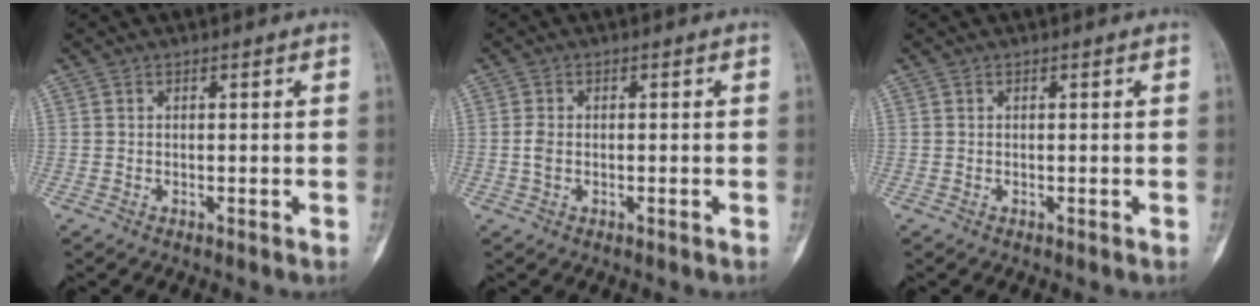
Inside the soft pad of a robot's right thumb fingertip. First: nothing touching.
{"total": 1.9, "force": [-0.3, 1.2, 1.5], "torque": [-0.038, 0.005, -0.009]}
{"total": 0.0}